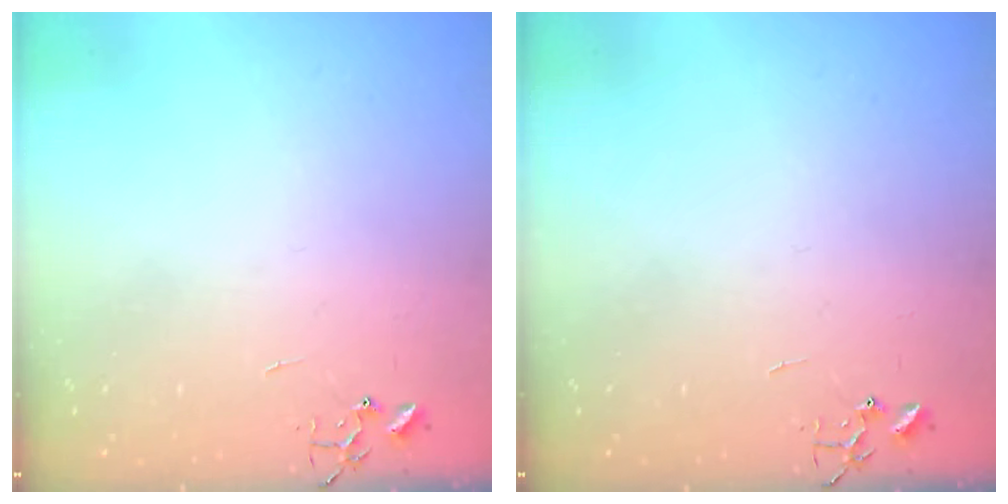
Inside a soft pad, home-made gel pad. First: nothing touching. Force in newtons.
{"total": 0.0}